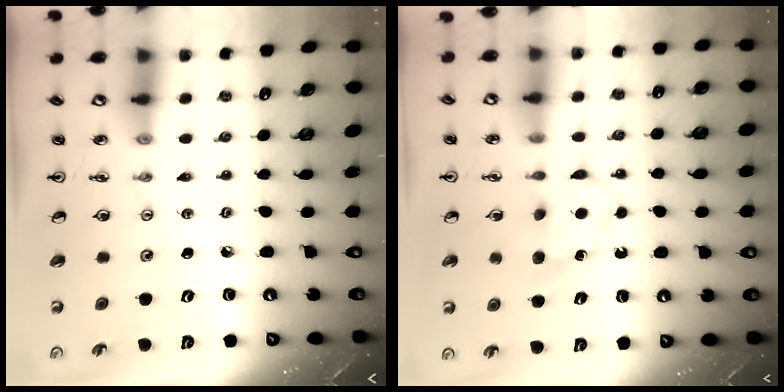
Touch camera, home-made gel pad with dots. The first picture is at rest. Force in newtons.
{"total": 6.4, "press": 6.3, "slide": 0.6}